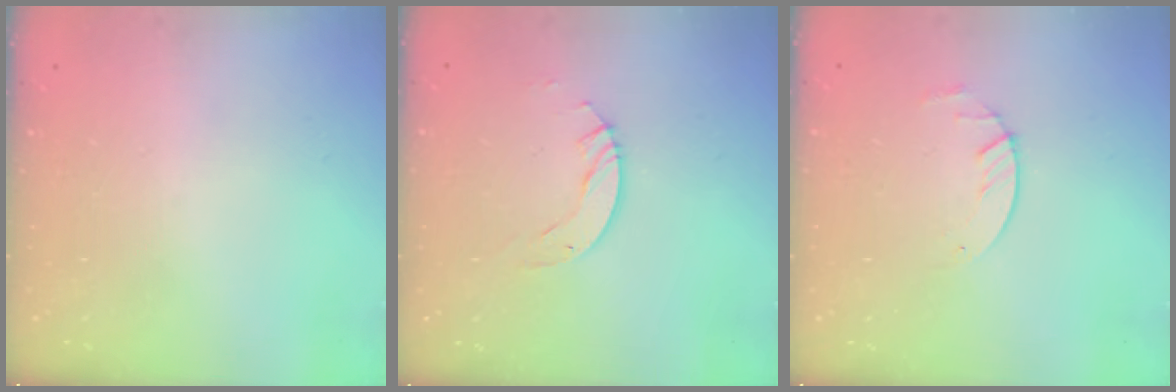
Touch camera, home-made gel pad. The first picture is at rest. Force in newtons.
{"total": 4.0, "press": 4.0, "slide": 0.3}
{"total": 1.8, "press": 1.8, "slide": 0.2}